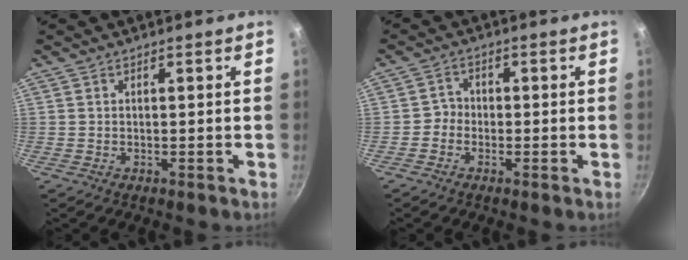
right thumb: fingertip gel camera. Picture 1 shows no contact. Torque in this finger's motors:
{"motor_torque": [-0.10, 0.07, -0.17, -0.14, 0.03]}